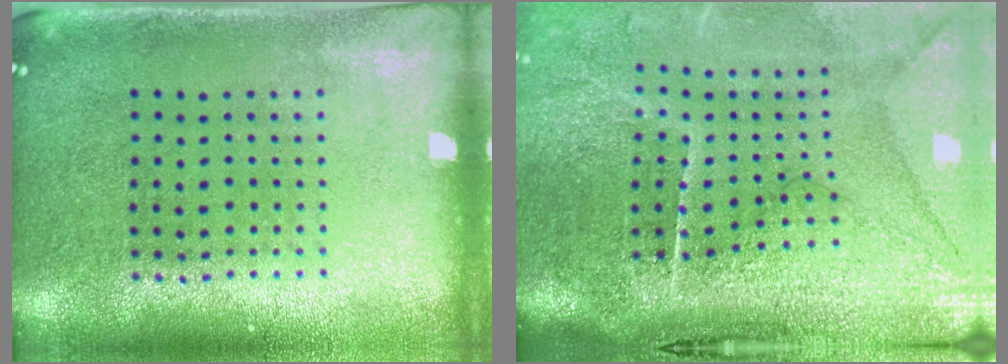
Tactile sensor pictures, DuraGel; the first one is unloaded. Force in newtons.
{"total": 4.8, "press": 3.9, "slide": 2.8}